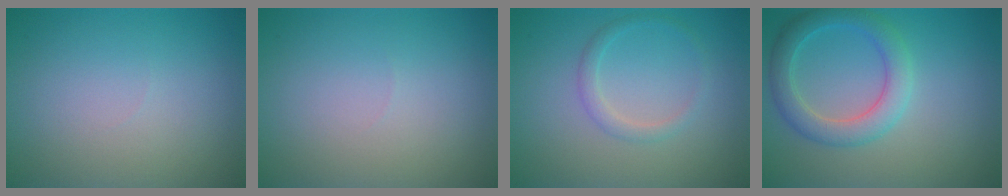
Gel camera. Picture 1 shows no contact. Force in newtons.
{"total": 0.0}
{"total": 1.6, "press": 1.6, "slide": 0.1}
{"total": 3.9, "press": 3.9, "slide": 0.1}